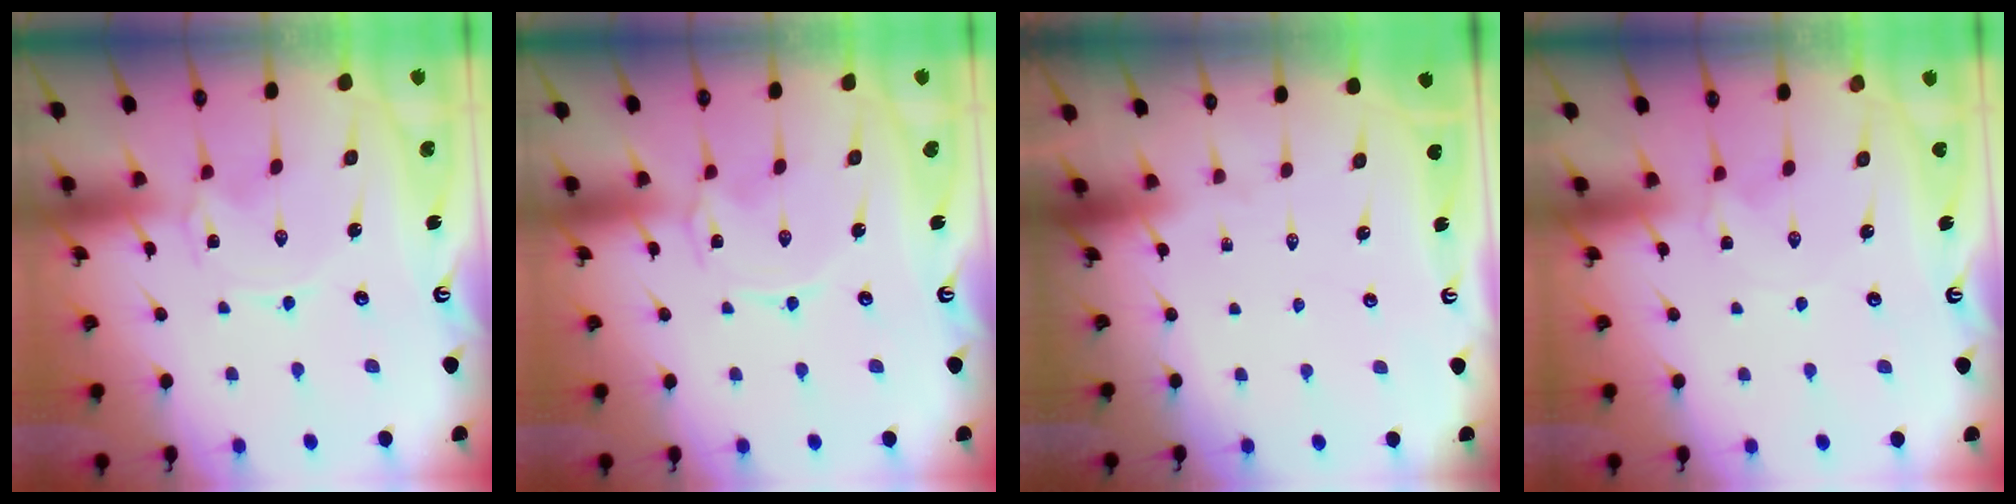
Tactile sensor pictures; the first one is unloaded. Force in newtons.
{"total": 0.8, "press": 0.8, "slide": 0.3}
{"total": 0.0}
{"total": 1.4, "press": 1.4, "slide": 0.2}